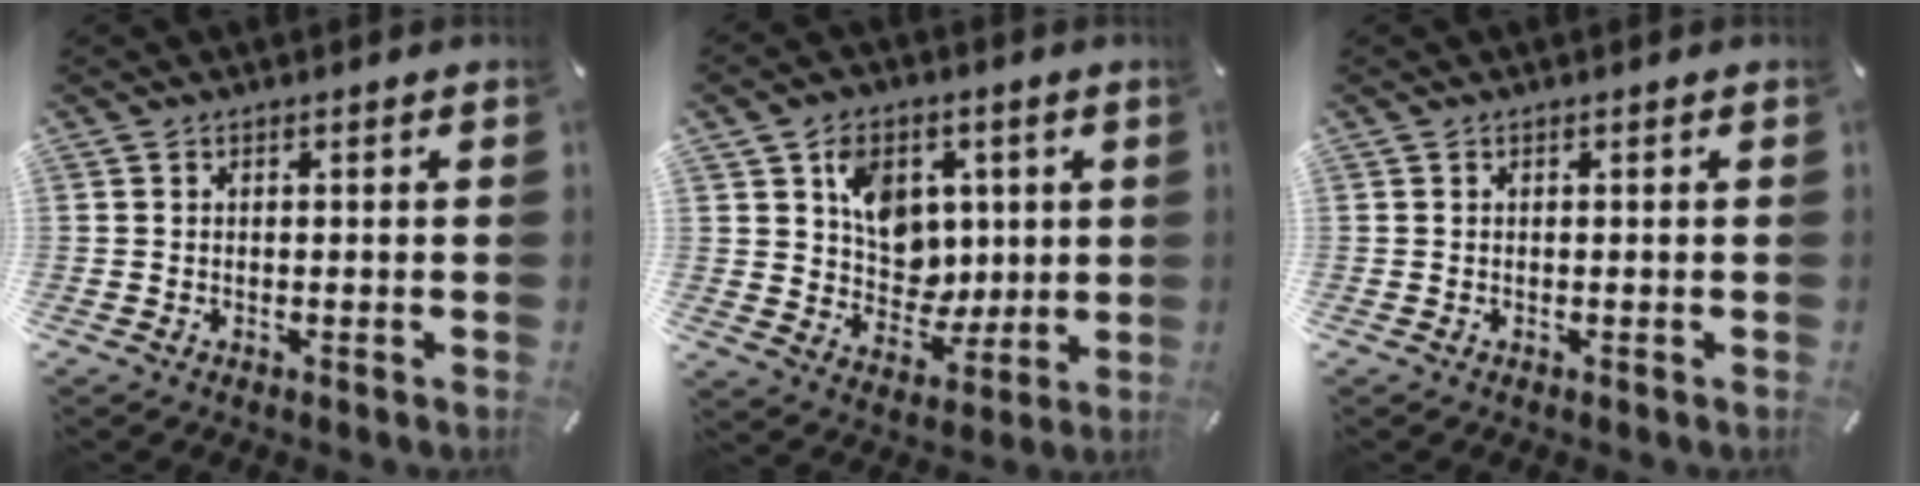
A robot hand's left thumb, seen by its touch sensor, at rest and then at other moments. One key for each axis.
{"total": 11.4, "fx": 3.4, "fy": 9.8, "fz": 4.8, "tx": -0.068, "ty": -0.010, "tz": 0.068}
{"total": 0.0}